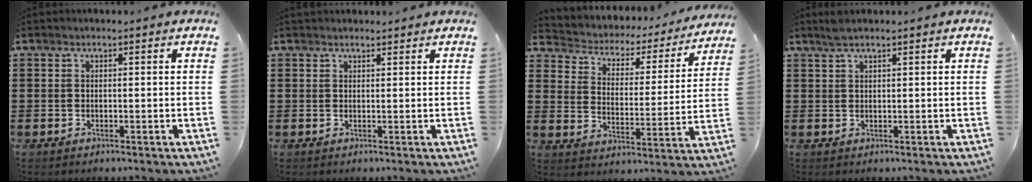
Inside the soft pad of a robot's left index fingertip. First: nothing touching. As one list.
[{"total": 1.0, "force": [0.9, 0.4, -0.1], "torque": [-0.001, 0.002, 0.018]}, {"total": 2.4, "force": [2.0, 1.3, 0.2], "torque": [-0.025, -0.023, 0.022]}, {"total": 1.9, "force": [1.5, 0.2, 1.1], "torque": [-0.025, 0.002, 0.027]}]